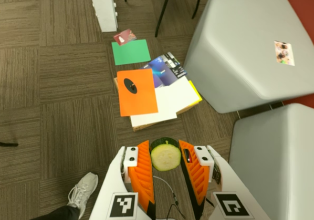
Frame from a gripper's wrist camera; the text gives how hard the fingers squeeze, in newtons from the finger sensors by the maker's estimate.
{"total": 8.9, "left": 8.8, "right": 9.0}